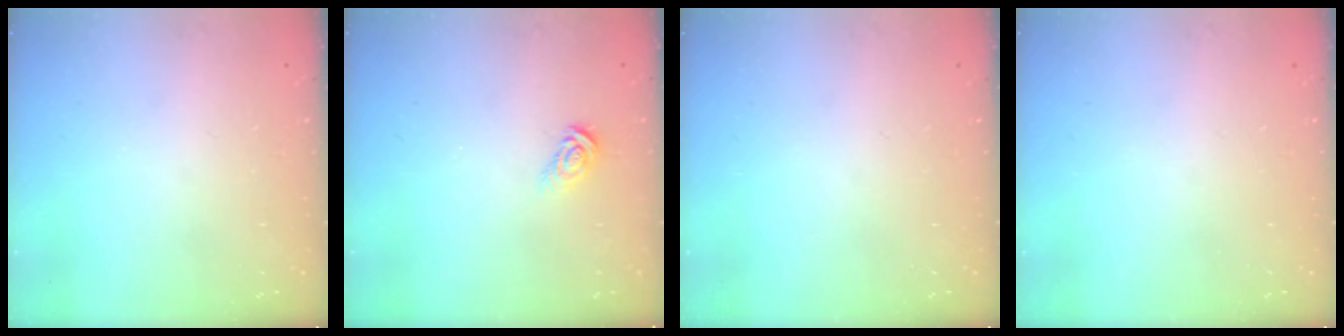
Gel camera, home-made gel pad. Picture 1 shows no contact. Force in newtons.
{"total": 5.6, "press": 5.6, "slide": 0.5}
{"total": 0.0}
{"total": 0.0}